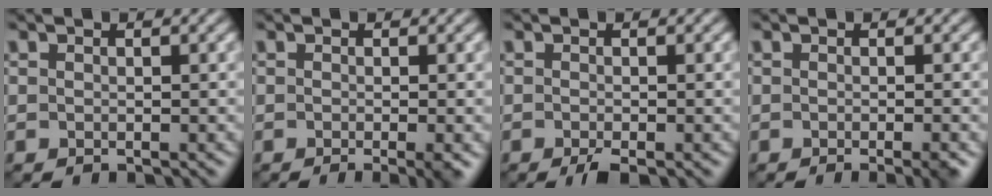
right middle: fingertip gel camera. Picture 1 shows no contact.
{"total": 2.2, "force": [-0.9, 0.3, 2.0], "torque": [-0.029, -0.008, -0.015]}
{"total": 1.5, "force": [-1.0, 0.2, 1.1], "torque": [-0.025, -0.004, -0.019]}
{"total": 2.1, "force": [-1.1, 0.3, 1.7], "torque": [-0.017, -0.004, -0.015]}